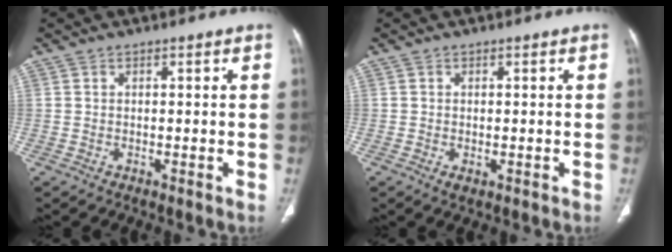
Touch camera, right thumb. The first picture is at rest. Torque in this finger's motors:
{"motor_torque": [-0.02, -0.04, 0.01, 0.64, 0.07]}